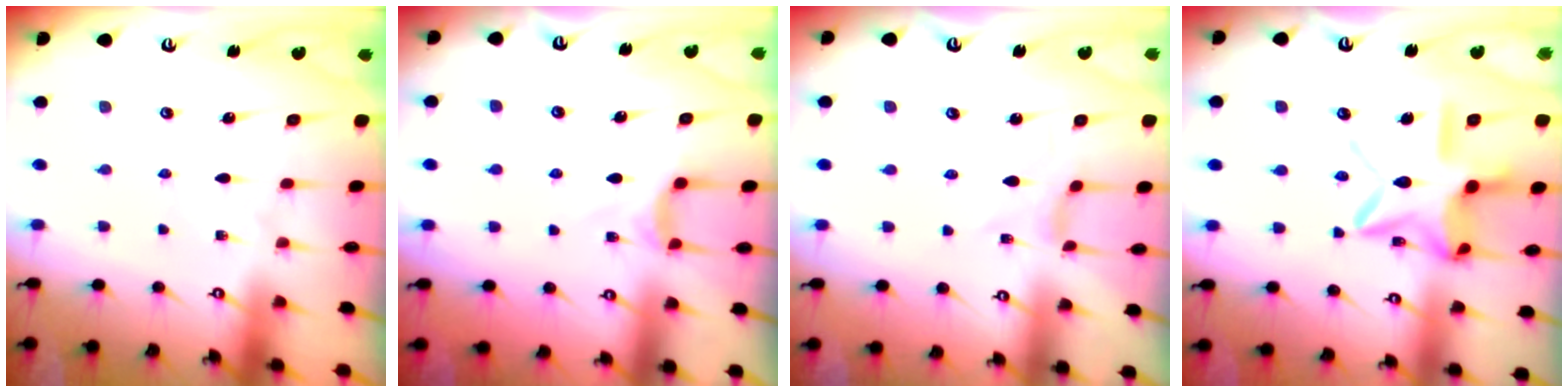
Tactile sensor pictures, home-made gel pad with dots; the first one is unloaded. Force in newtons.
{"total": 4.5, "press": 4.5, "slide": 0.6}
{"total": 2.0, "press": 2.0, "slide": 0.3}
{"total": 15.8, "press": 15.8, "slide": 1.3}